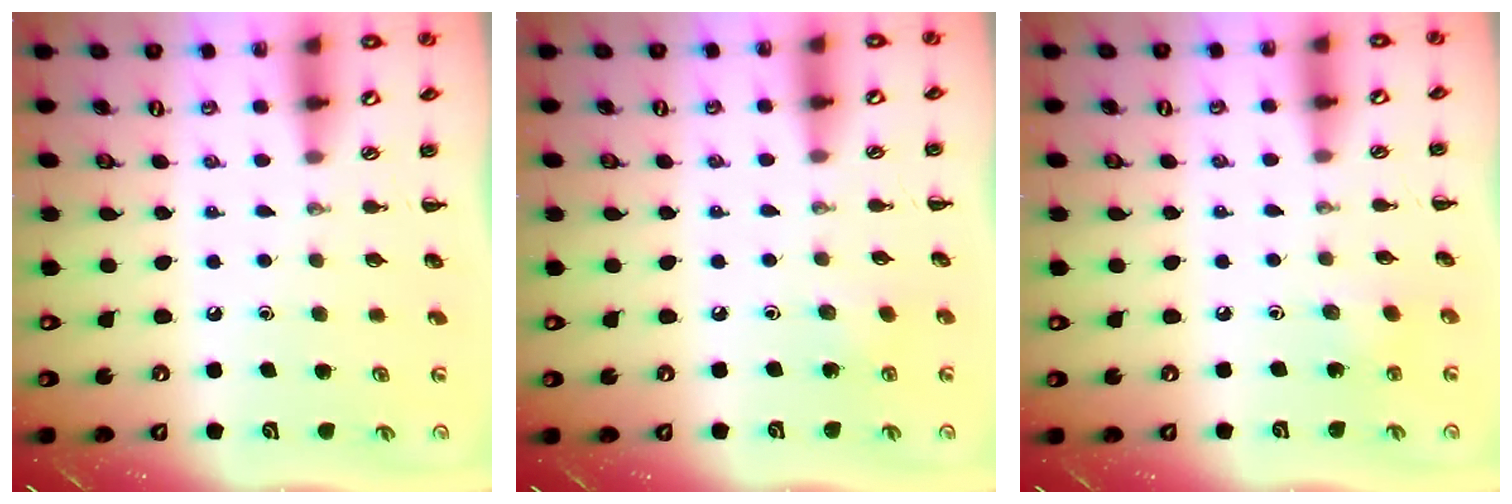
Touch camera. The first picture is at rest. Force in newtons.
{"total": 2.9, "press": 2.8, "slide": 0.9}
{"total": 2.4, "press": 2.3, "slide": 0.6}